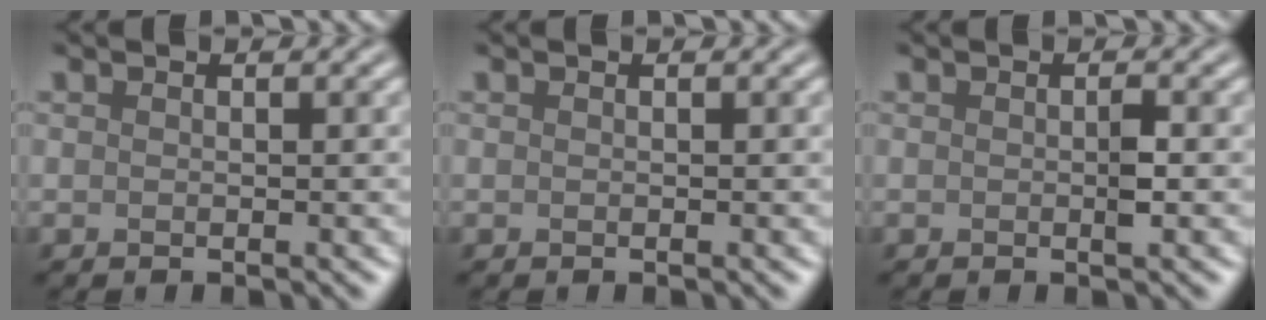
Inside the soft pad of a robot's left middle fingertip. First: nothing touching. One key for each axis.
{"total": 0.0}
{"total": 1.1, "fx": -0.1, "fy": 0.2, "fz": 1.1, "tx": -0.020, "ty": 0.000, "tz": -0.001}